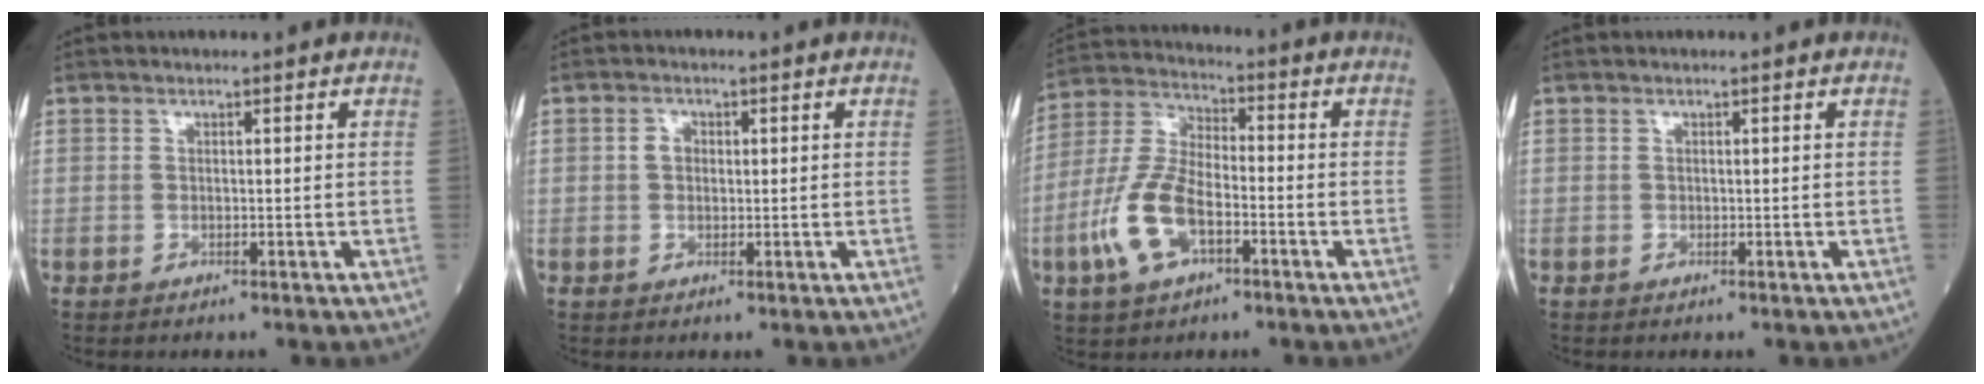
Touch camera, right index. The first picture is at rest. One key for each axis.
{"total": 1.7, "fx": 0.2, "fy": 1.3, "fz": 1.1, "tx": -0.017, "ty": 0.005, "tz": 0.002}
{"total": 11.3, "fx": -4.2, "fy": 4.9, "fz": 9.2, "tx": -0.213, "ty": 0.006, "tz": -0.084}
{"total": 0.0}